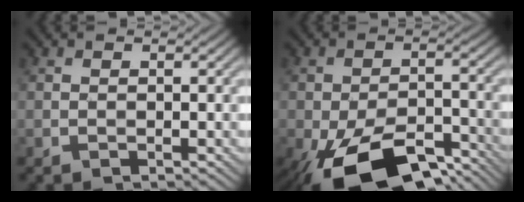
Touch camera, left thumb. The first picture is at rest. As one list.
[{"total": 15.2, "force": [-9.8, 6.1, 9.8], "torque": [-0.185, -0.035, -0.158]}]